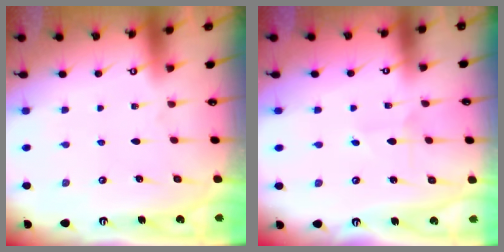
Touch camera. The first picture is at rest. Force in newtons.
{"total": 1.9, "press": 1.9, "slide": 0.1}